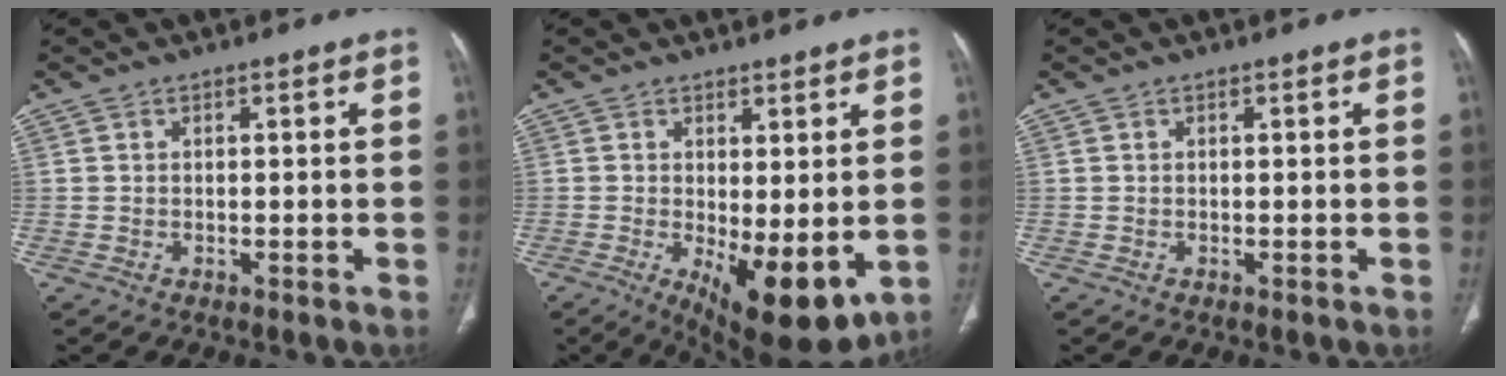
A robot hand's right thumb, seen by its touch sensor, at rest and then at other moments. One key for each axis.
{"total": 11.4, "fx": -1.8, "fy": 4.4, "fz": 10.3, "tx": -0.150, "ty": -0.025, "tz": -0.011}
{"total": 0.0}